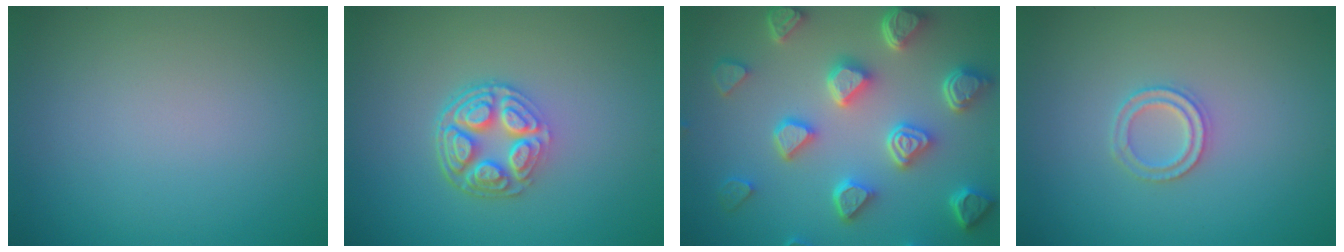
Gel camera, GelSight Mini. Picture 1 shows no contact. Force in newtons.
{"total": 5.0, "press": 3.7, "slide": 3.4}
{"total": 7.5, "press": 6.0, "slide": 4.6}
{"total": 2.0, "press": 1.9, "slide": 0.4}